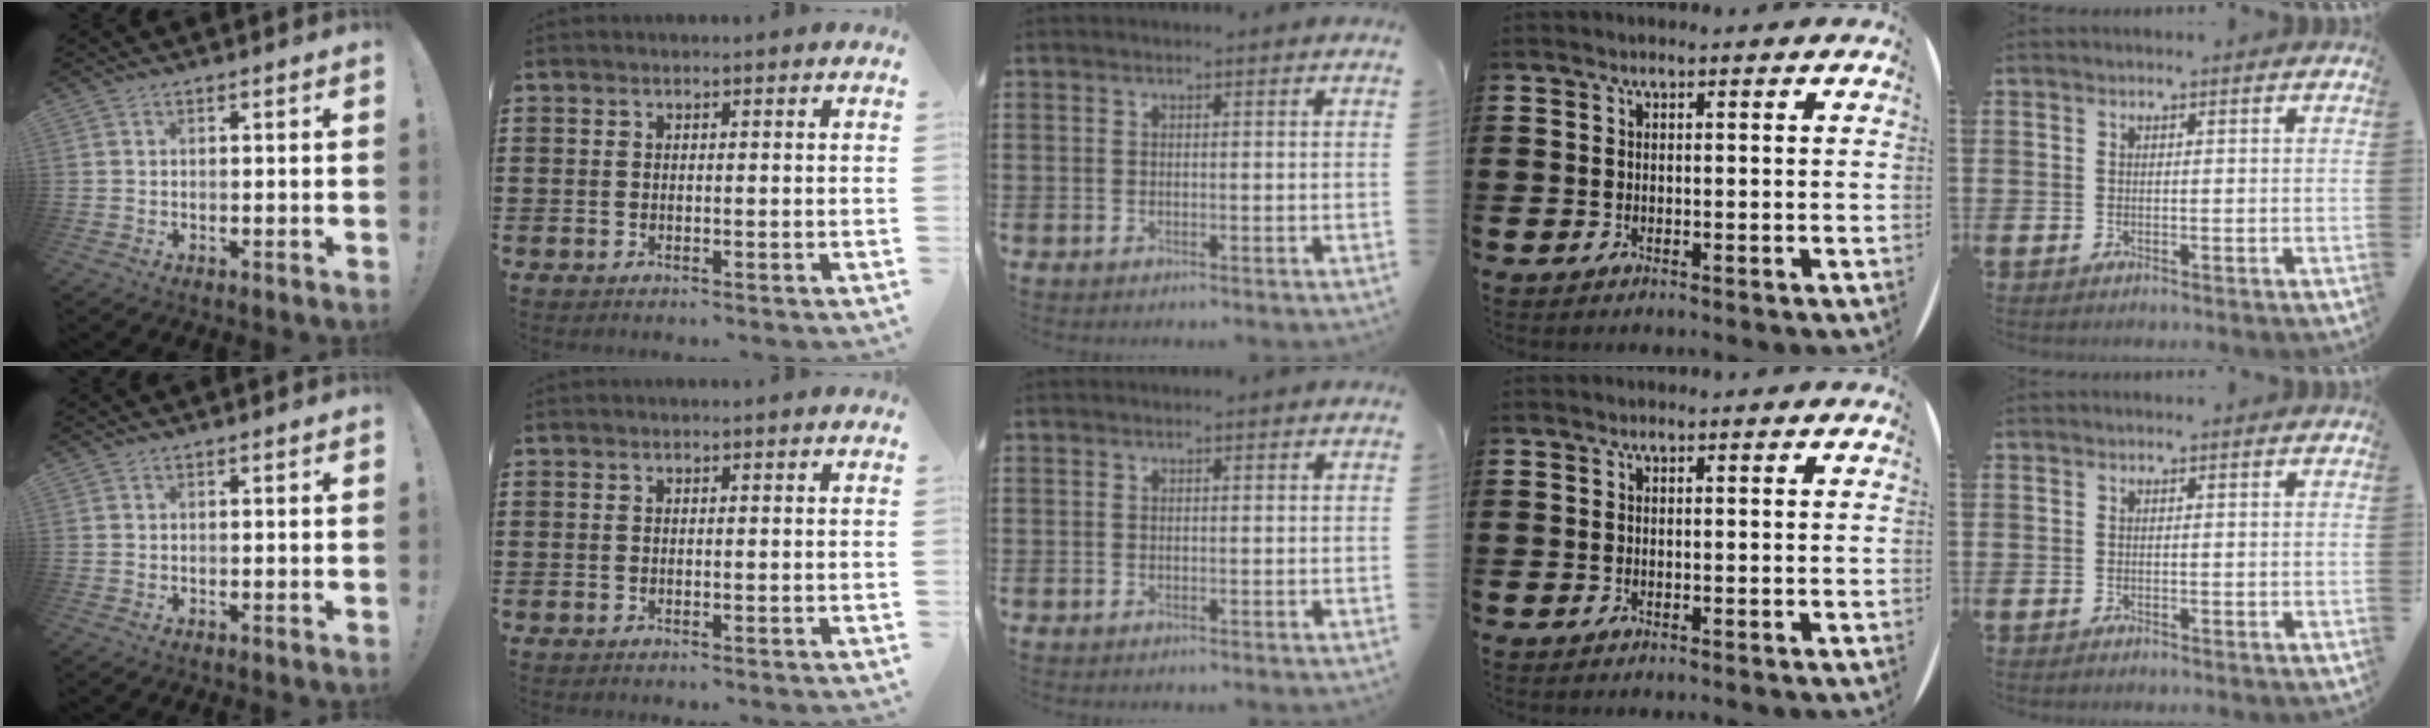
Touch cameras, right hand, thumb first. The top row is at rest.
{}